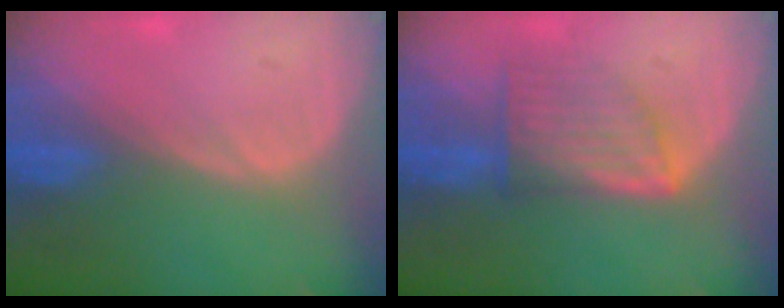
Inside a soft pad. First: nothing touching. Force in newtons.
{"total": 7.3, "press": 6.6, "slide": 3.2}